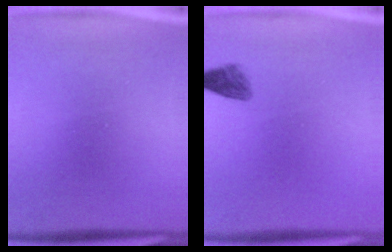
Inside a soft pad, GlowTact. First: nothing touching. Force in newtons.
{"total": 1.9}